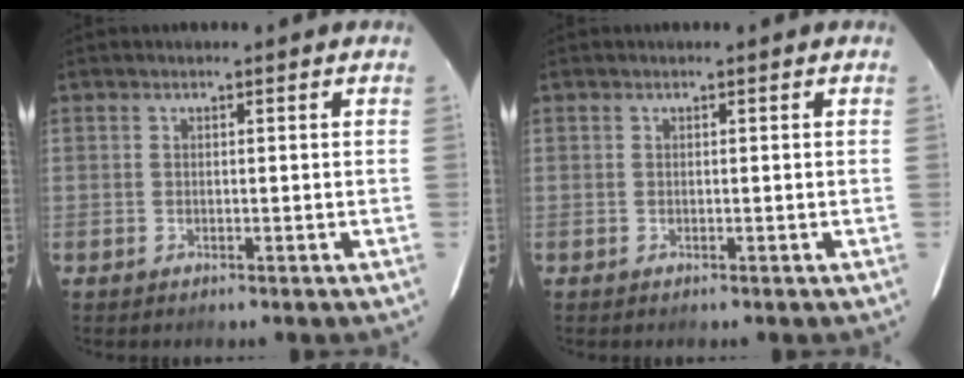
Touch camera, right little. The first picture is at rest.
{"total": 0.0}